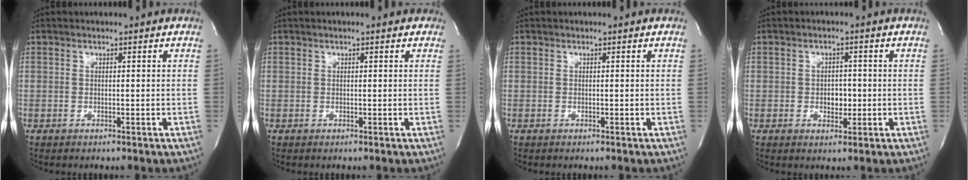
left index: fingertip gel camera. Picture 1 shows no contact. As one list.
[{"total": 1.3, "force": [0.8, 0.5, 0.9], "torque": [-0.015, 0.007, 0.006]}, {"total": 0.0}, {"total": 2.8, "force": [-0.4, 1.9, 2.0], "torque": [-0.027, 0.003, -0.003]}]